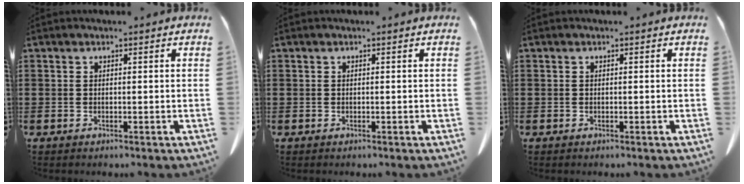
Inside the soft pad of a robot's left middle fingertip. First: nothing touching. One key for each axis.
{"total": 0.0}
{"total": 0.0}